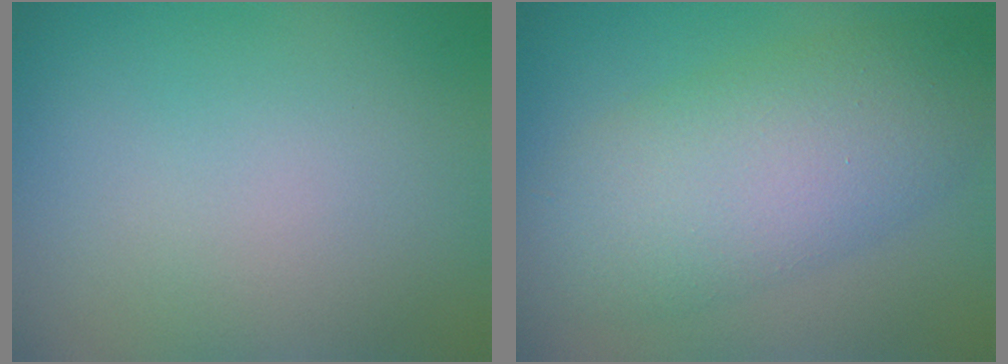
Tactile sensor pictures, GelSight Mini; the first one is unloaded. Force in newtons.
{"total": 7.6, "press": 7.6, "slide": 0.3}